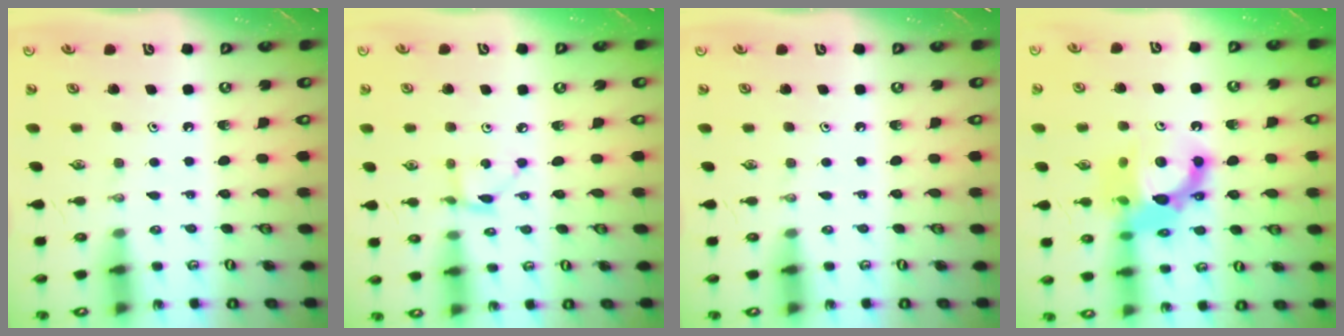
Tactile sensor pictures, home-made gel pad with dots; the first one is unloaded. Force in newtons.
{"total": 2.6, "press": 2.6, "slide": 0.1}
{"total": 0.0}
{"total": 13.5, "press": 13.5, "slide": 1.1}